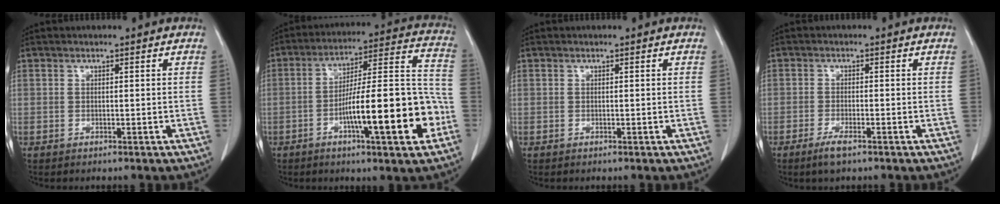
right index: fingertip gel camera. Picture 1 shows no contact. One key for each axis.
{"total": 18.4, "fx": -6.0, "fy": 2.4, "fz": 17.2, "tx": -0.251, "ty": 0.018, "tz": -0.086}
{"total": 0.0}
{"total": 2.9, "fx": -2.0, "fy": 0.5, "fz": 2.1, "tx": -0.044, "ty": -0.003, "tz": -0.038}